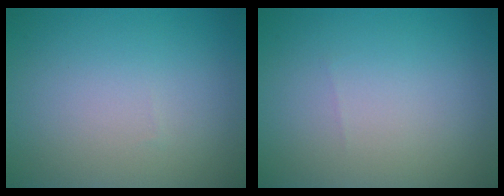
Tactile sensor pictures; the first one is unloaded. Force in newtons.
{"total": 0.0}